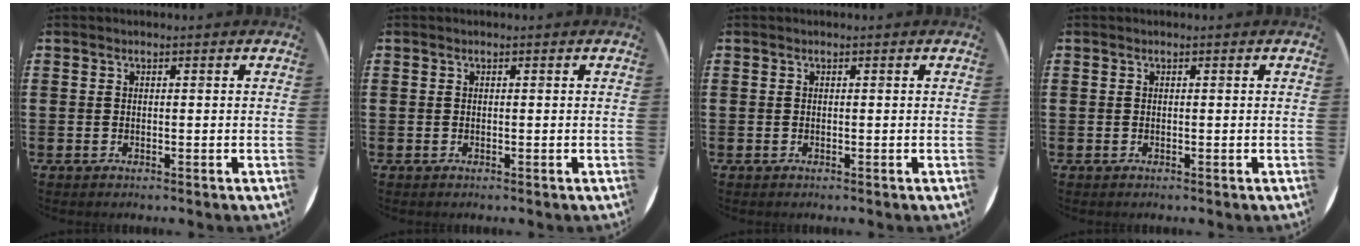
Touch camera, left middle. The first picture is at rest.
{"total": 0.0}
{"total": 0.0}
{"total": 0.0}